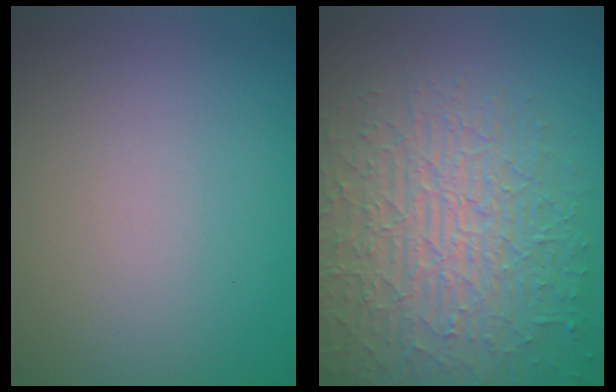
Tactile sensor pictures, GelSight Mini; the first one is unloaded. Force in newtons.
{"total": 8.8, "press": 6.2, "slide": 6.2}